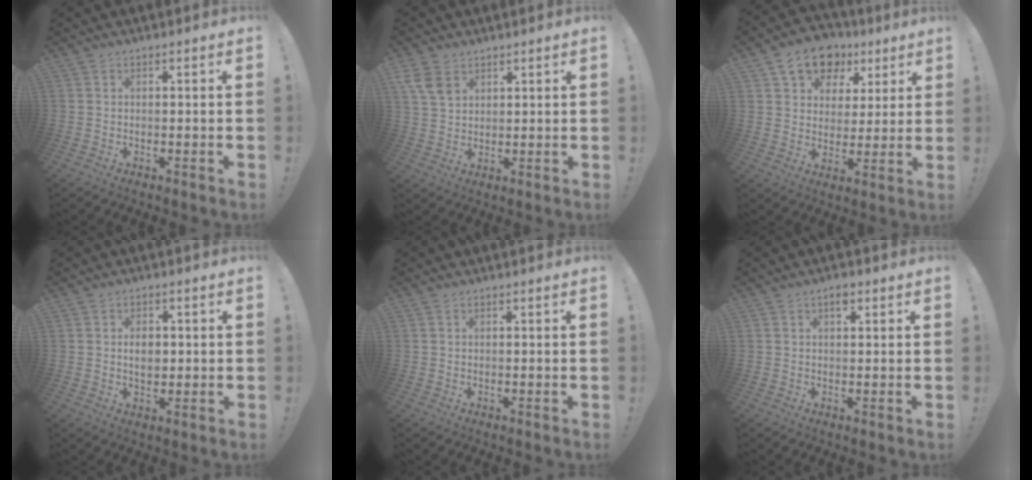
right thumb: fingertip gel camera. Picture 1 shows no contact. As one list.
[{"total": 7.5, "force": [4.1, 4.9, 3.9], "torque": [-0.069, -0.015, 0.081]}, {"total": 13.2, "force": [7.2, 9.5, 5.8], "torque": [-0.080, -0.034, 0.134]}, {"total": 4.1, "force": [0.0, 3.0, 2.9], "torque": [-0.031, -0.001, -0.005]}, {"total": 0.0}, {"total": 2.3, "force": [1.2, 1.2, 1.5], "torque": [-0.010, -0.004, 0.016]}]